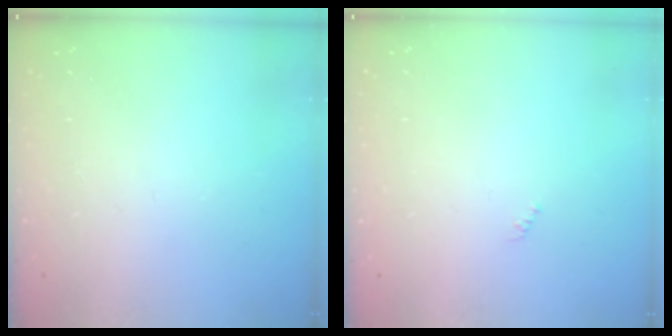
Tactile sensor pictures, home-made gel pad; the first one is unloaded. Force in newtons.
{"total": 0.0}